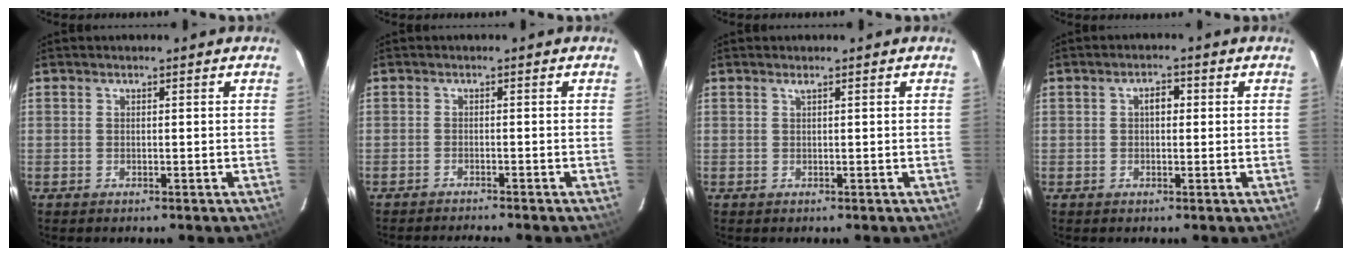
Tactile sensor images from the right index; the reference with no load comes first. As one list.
[{"total": 4.1, "force": [-3.9, -0.3, 1.2], "torque": [-0.037, -0.007, -0.064]}, {"total": 0.5, "force": [0.3, -0.2, 0.4], "torque": [-0.008, 0.000, 0.004]}, {"total": 2.5, "force": [0.4, 1.6, 1.9], "torque": [-0.029, 0.011, 0.005]}]